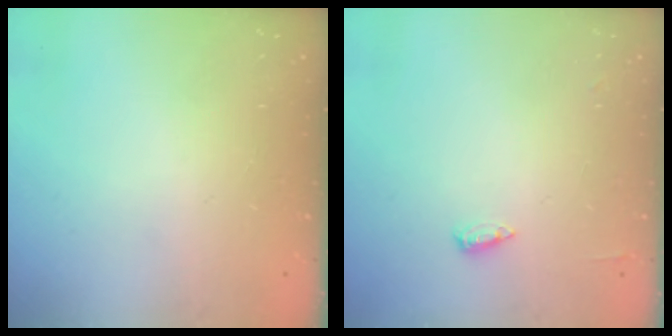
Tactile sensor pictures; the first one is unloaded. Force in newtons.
{"total": 4.5, "press": 4.4, "slide": 1.0}